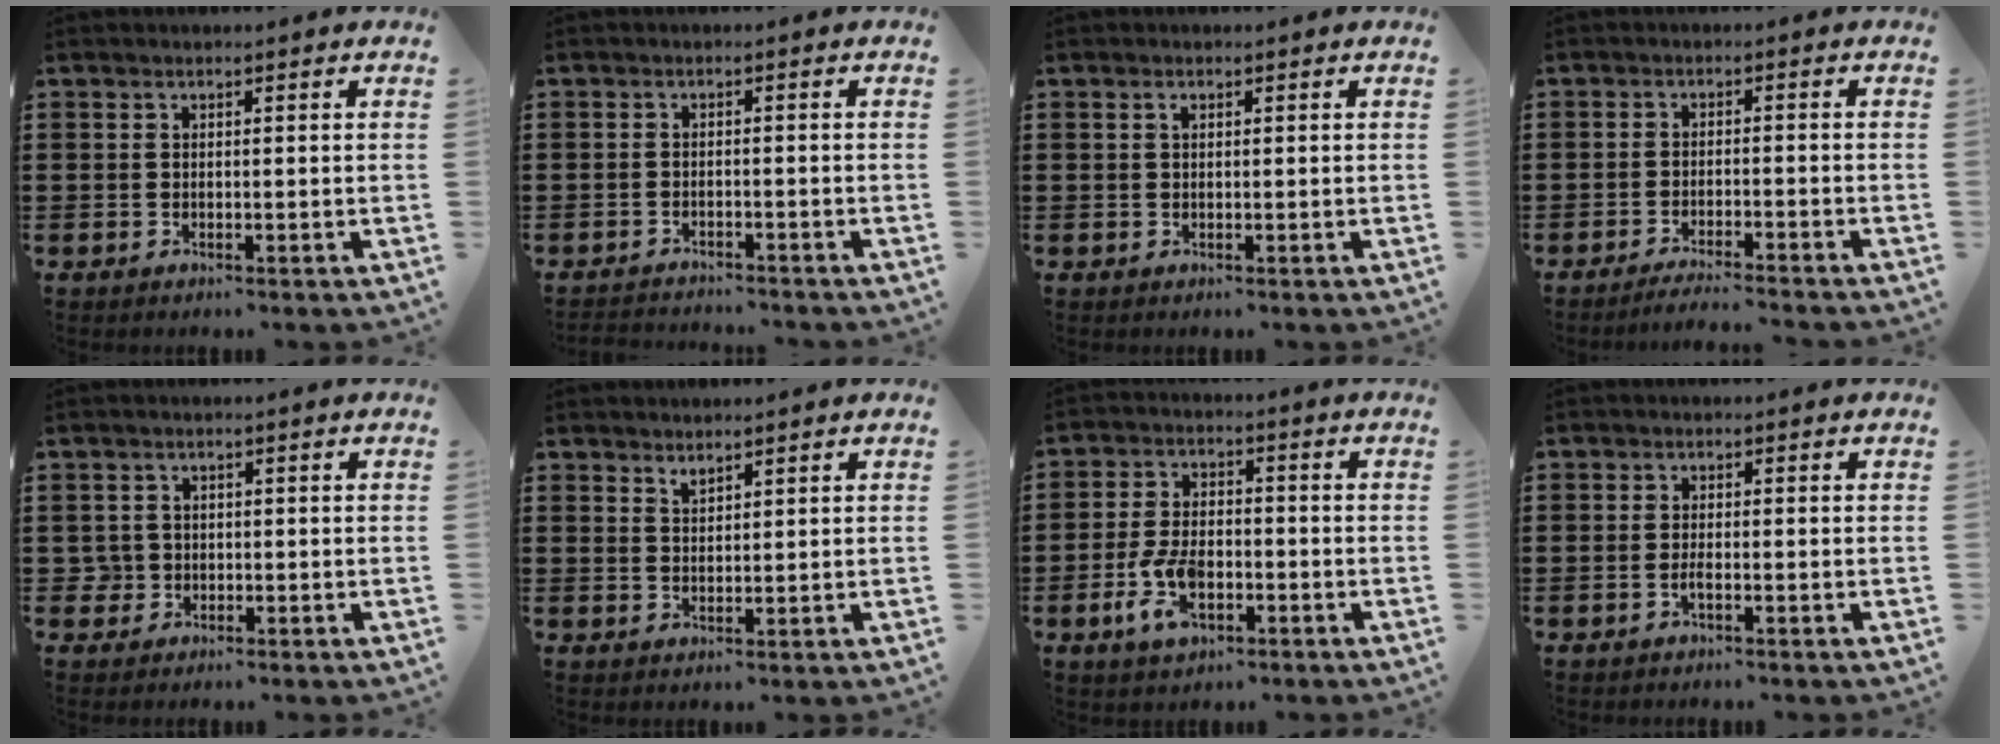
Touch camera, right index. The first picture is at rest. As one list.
[{"total": 1.9, "force": [-1.9, -0.1, -0.2], "torque": [-0.003, 0.000, -0.041]}, {"total": 0.5, "force": [0.2, 0.3, 0.4], "torque": [-0.009, 0.000, 0.003]}, {"total": 2.9, "force": [-2.8, -0.5, 0.5], "torque": [-0.009, -0.004, -0.056]}, {"total": 2.0, "force": [-0.5, 1.9, 0.4], "torque": [-0.022, 0.000, -0.016]}, {"total": 1.4, "force": [1.4, 0.3, 0.2], "torque": [-0.006, 0.000, 0.026]}, {"total": 7.0, "force": [-2.6, 3.7, 5.3], "torque": [-0.130, -0.002, -0.056]}, {"total": 1.3, "force": [-0.5, 0.2, 1.1], "torque": [-0.023, -0.003, -0.009]}]